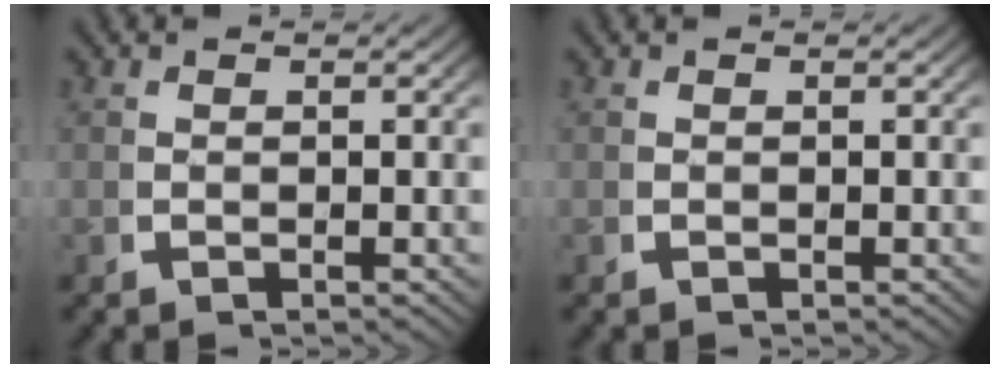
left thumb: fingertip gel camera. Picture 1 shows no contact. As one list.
[{"total": 0.0}]